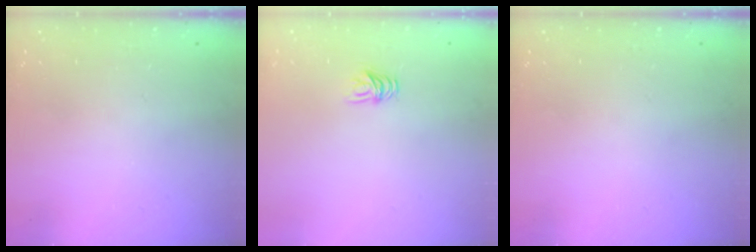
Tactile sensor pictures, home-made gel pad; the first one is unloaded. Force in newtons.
{"total": 5.1, "press": 5.0, "slide": 0.4}
{"total": 0.0}